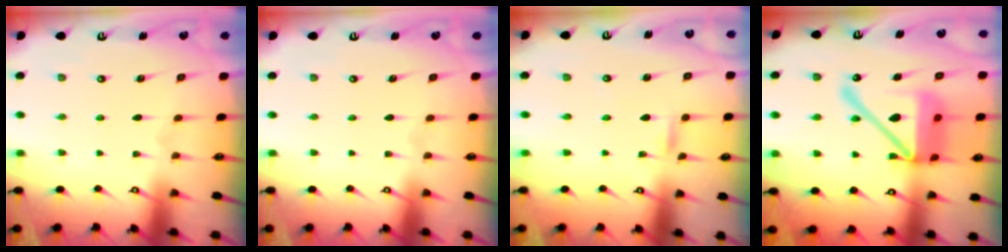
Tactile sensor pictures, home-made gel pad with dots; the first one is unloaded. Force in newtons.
{"total": 0.0}
{"total": 1.6, "press": 1.6, "slide": 0.1}
{"total": 19.5, "press": 19.3, "slide": 2.7}